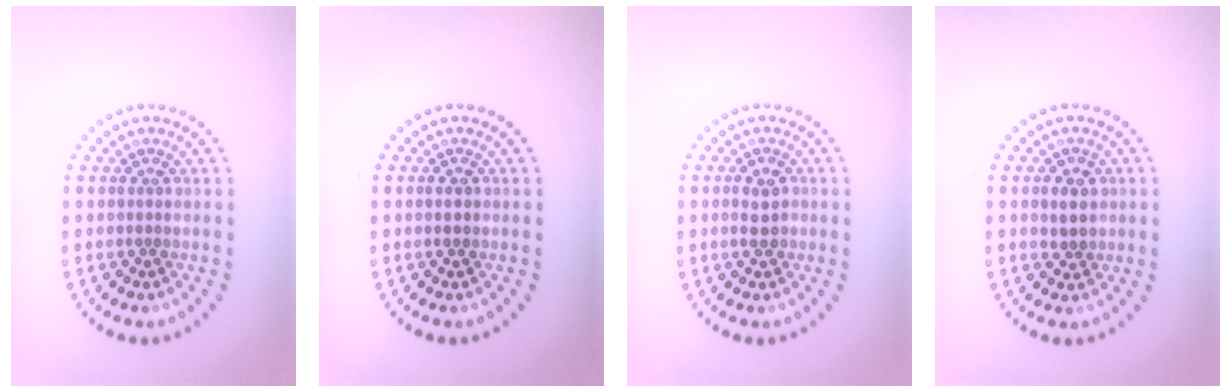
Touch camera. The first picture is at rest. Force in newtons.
{"total": 1.2, "press": 1.2, "slide": 0.1}
{"total": 2.1, "press": 2.1, "slide": 0.3}
{"total": 1.7, "press": 1.6, "slide": 0.4}